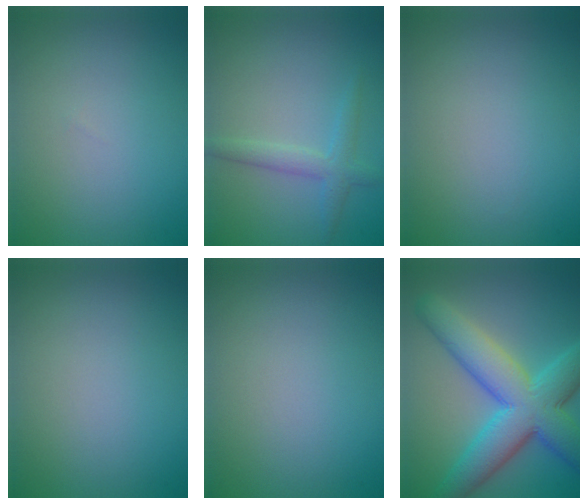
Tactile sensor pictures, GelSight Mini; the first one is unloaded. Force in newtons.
{"total": 2.3, "press": 2.3, "slide": 0.1}
{"total": 0.0}
{"total": 0.0}
{"total": 0.0}
{"total": 10.2, "press": 10.2, "slide": 0.2}